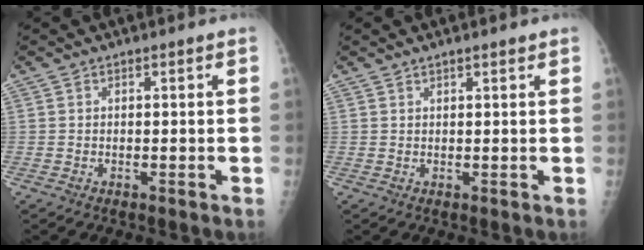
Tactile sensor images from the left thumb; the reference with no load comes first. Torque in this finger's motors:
{"motor_torque": [-0.13, 0.02, 0.05, 0.02, 0.01]}